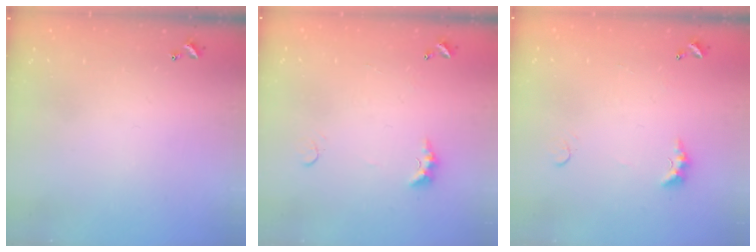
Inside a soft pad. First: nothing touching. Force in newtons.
{"total": 0.8, "press": 0.7, "slide": 0.4}
{"total": 0.8, "press": 0.7, "slide": 0.4}